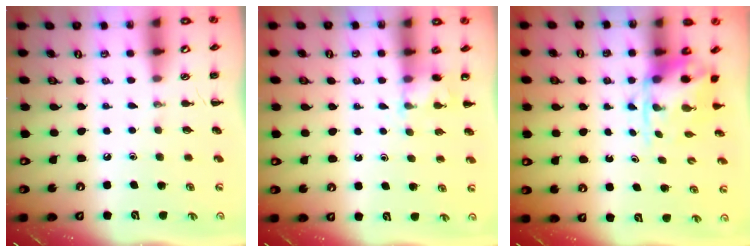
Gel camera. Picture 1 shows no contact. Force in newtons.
{"total": 5.5, "press": 5.2, "slide": 1.8}
{"total": 3.9, "press": 3.8, "slide": 0.9}